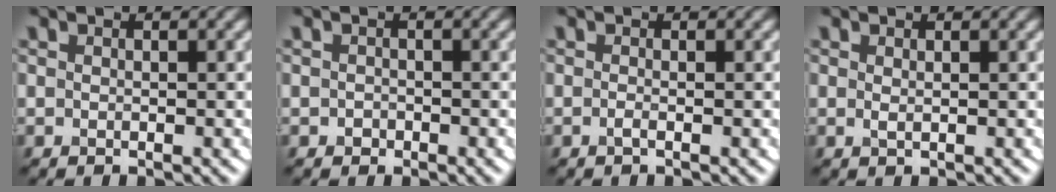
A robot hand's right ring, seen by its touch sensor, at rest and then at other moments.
{"total": 0.6, "force": [-0.4, 0.4, 0.1], "torque": [0.001, -0.003, -0.006]}
{"total": 0.6, "force": [-0.4, -0.1, 0.5], "torque": [-0.014, -0.001, -0.006]}
{"total": 0.5, "force": [0.1, 0.1, 0.5], "torque": [-0.013, -0.001, 0.005]}